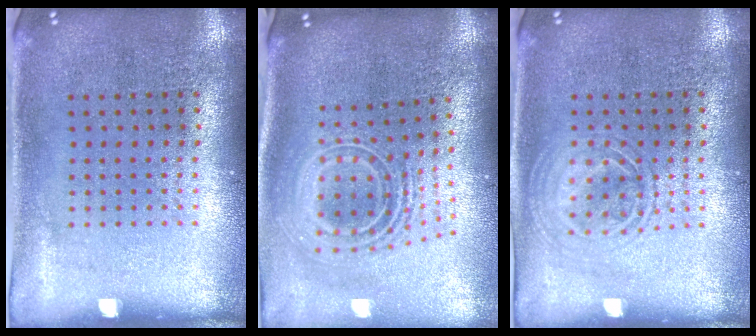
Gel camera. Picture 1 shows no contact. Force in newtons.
{"total": 2.6, "press": 1.8, "slide": 1.9}
{"total": 1.2, "press": 1.2, "slide": 0.1}